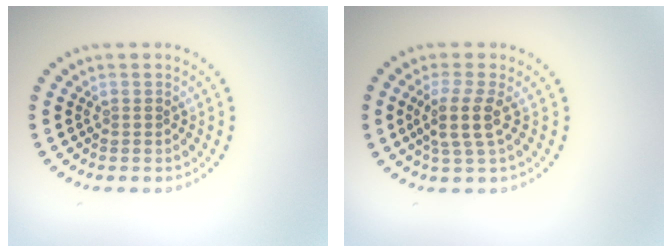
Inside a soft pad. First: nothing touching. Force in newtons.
{"total": 2.8, "press": 2.3, "slide": 1.6}